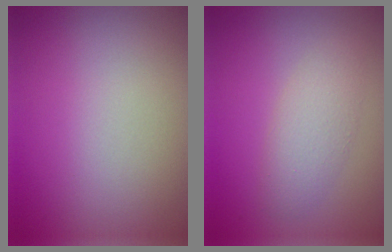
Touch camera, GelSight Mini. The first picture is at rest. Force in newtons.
{"total": 2.5, "press": 2.5, "slide": 0.1}